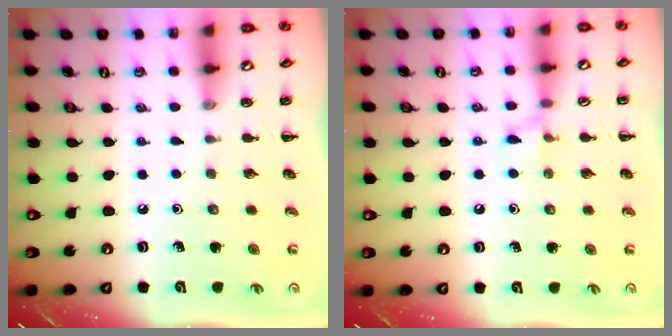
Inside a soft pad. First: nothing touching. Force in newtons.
{"total": 5.0, "press": 4.8, "slide": 1.5}